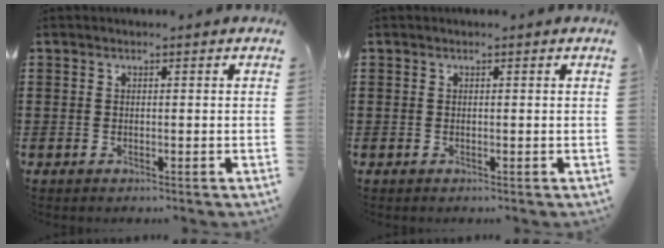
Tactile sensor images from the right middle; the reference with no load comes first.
{"total": 0.0}